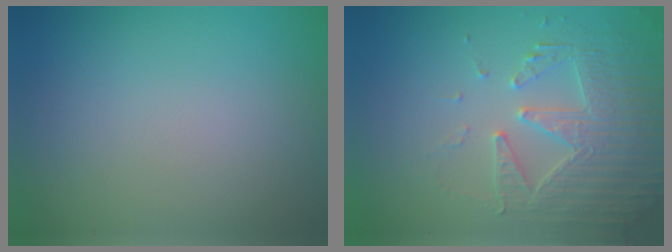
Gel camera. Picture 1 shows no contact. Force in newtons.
{"total": 4.7, "press": 4.5, "slide": 1.2}